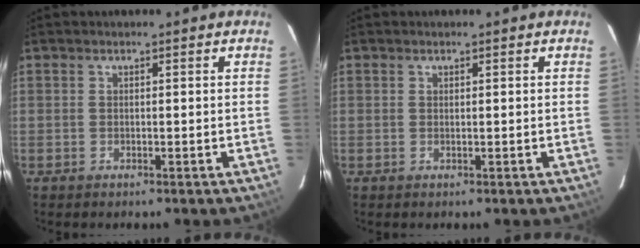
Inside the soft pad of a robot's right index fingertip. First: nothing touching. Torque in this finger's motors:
{"motor_torque": [-0.06, 0.01, -0.03, 0.00]}